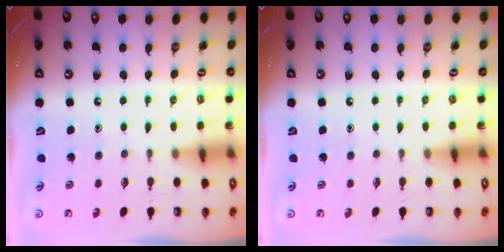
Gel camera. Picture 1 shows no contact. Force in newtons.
{"total": 0.0}